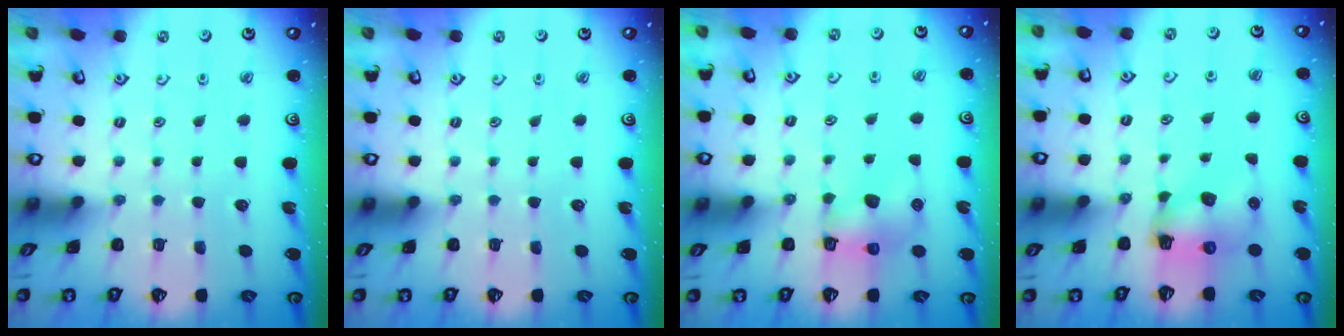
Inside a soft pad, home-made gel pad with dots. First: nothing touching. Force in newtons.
{"total": 0.0}
{"total": 6.7, "press": 6.7, "slide": 0.1}
{"total": 6.9, "press": 6.8, "slide": 0.9}